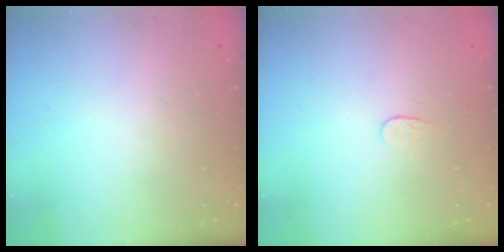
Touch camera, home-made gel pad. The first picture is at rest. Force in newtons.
{"total": 3.8, "press": 3.7, "slide": 0.4}